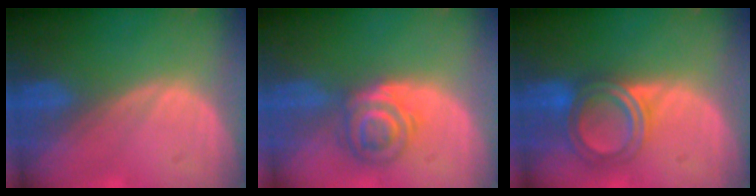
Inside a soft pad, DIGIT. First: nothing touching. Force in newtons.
{"total": 6.0, "press": 5.5, "slide": 2.2}
{"total": 5.9, "press": 5.6, "slide": 1.6}